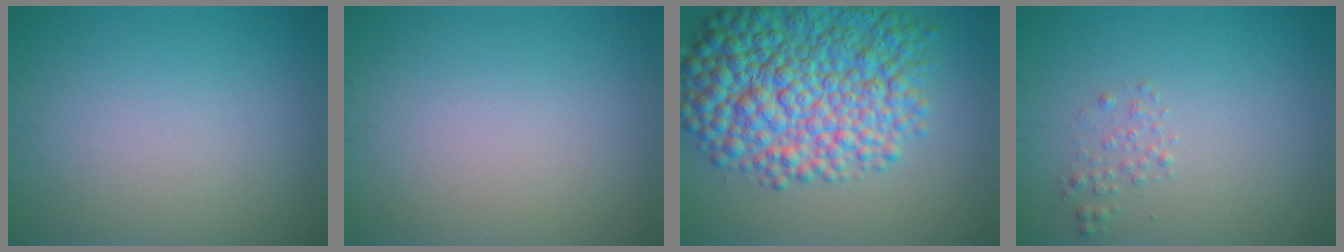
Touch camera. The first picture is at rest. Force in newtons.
{"total": 0.0}
{"total": 11.1, "press": 11.1, "slide": 0.3}
{"total": 1.0, "press": 1.0, "slide": 0.1}